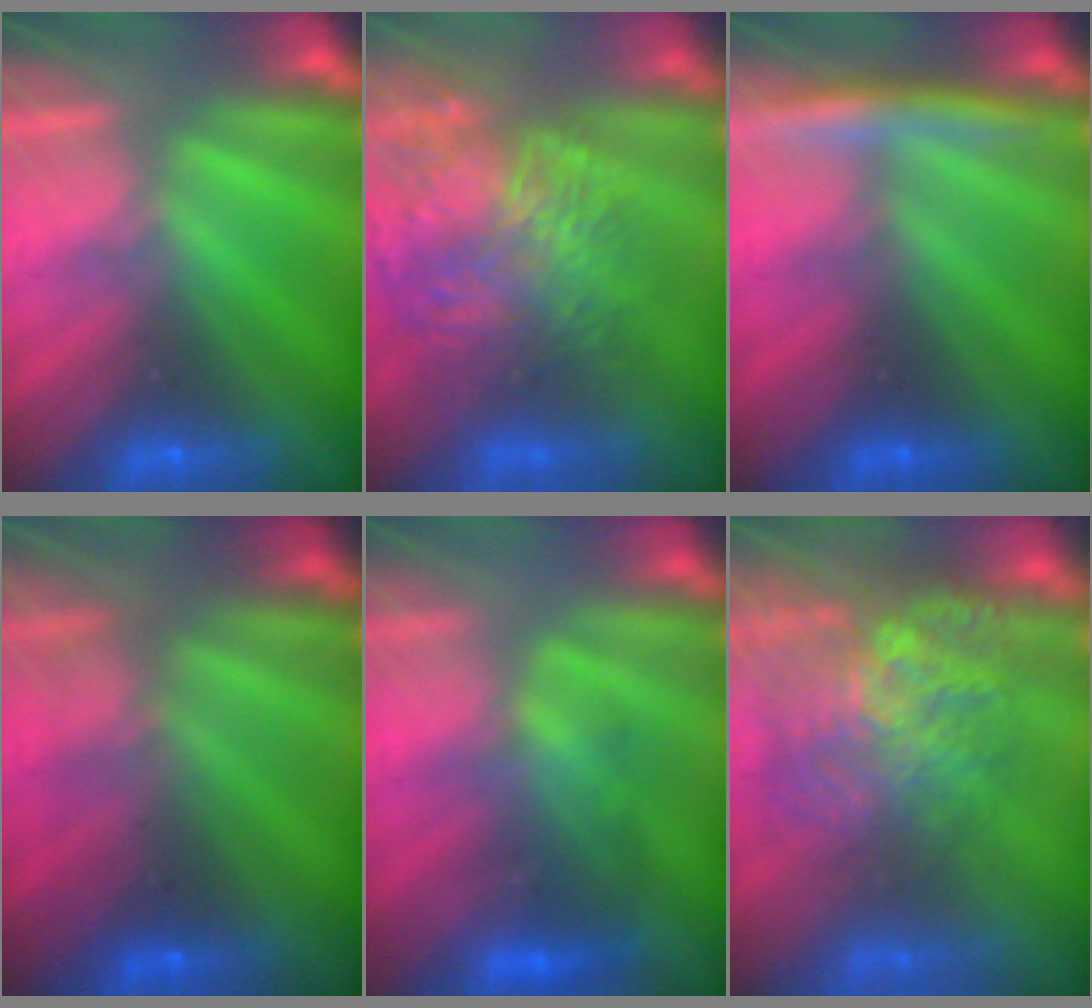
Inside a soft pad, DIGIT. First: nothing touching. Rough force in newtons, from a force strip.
{"total": 10.8}
{"total": 4.1}
{"total": 2.8}
{"total": 3.6}
{"total": 8.3}